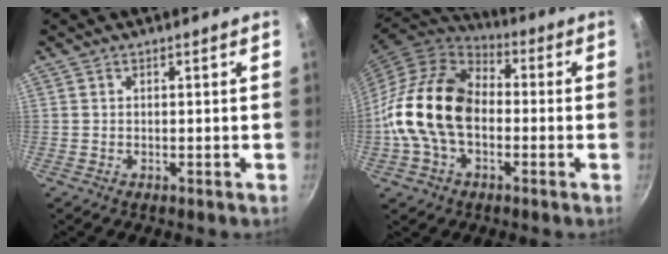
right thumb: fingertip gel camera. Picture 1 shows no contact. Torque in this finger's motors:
{"motor_torque": [1.04, 2.84, 1.45, -1.32, 0.25]}